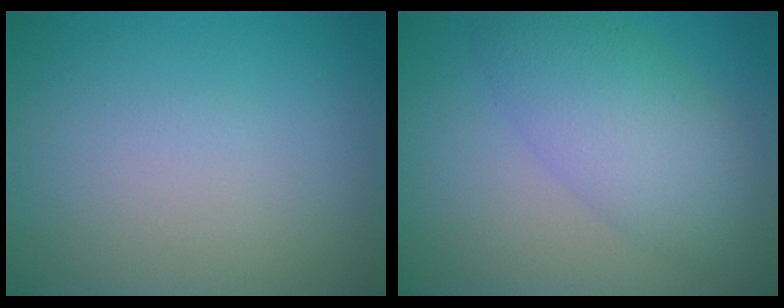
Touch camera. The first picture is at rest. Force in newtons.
{"total": 5.6, "press": 5.6, "slide": 0.1}